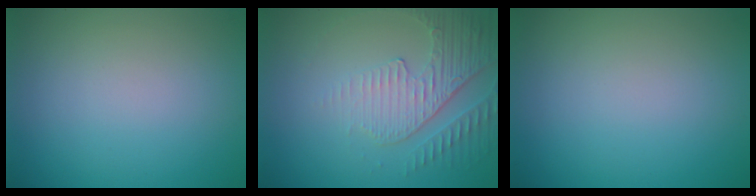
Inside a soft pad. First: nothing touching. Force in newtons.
{"total": 4.2, "press": 3.0, "slide": 2.9}
{"total": 0.0}